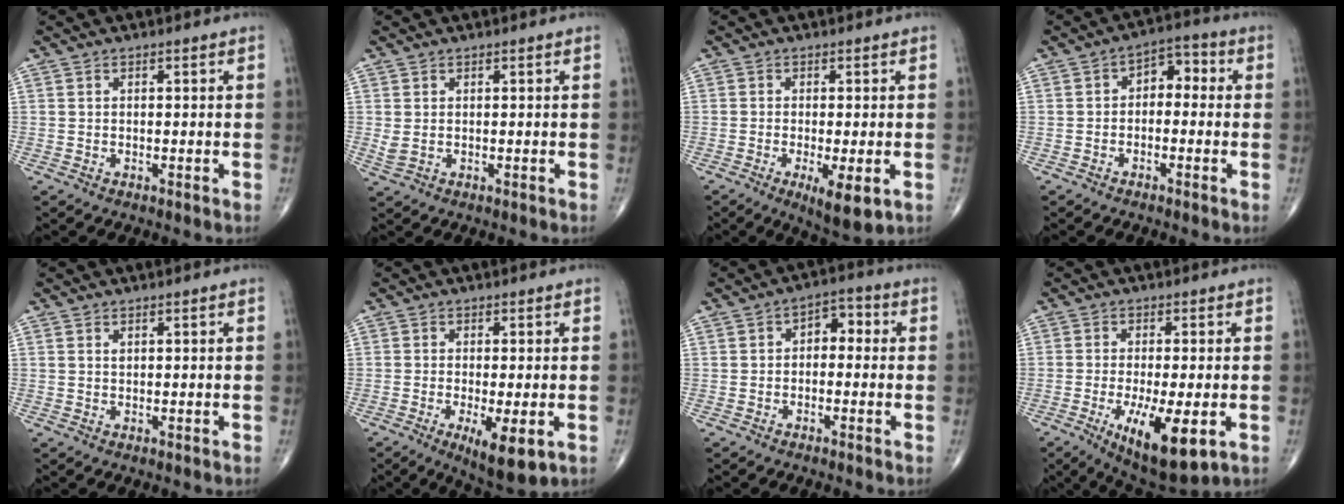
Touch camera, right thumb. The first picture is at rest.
{"total": 1.8, "force": [0.2, 1.0, 1.5], "torque": [-0.039, 0.006, 0.014]}
{"total": 7.0, "force": [-2.4, 1.9, 6.3], "torque": [-0.102, -0.018, -0.035]}
{"total": 5.5, "force": [-0.2, 3.6, 4.1], "torque": [-0.034, 0.029, -0.018]}
{"total": 0.6, "force": [0.3, 0.3, 0.4], "torque": [-0.006, 0.002, 0.007]}
{"total": 8.0, "force": [-2.7, 2.3, 7.2], "torque": [-0.114, -0.020, -0.038]}
{"total": 4.8, "force": [0.0, 3.1, 3.6], "torque": [-0.029, 0.023, -0.014]}
{"total": 12.6, "force": [-4.2, 3.9, 11.2], "torque": [-0.189, -0.020, -0.057]}